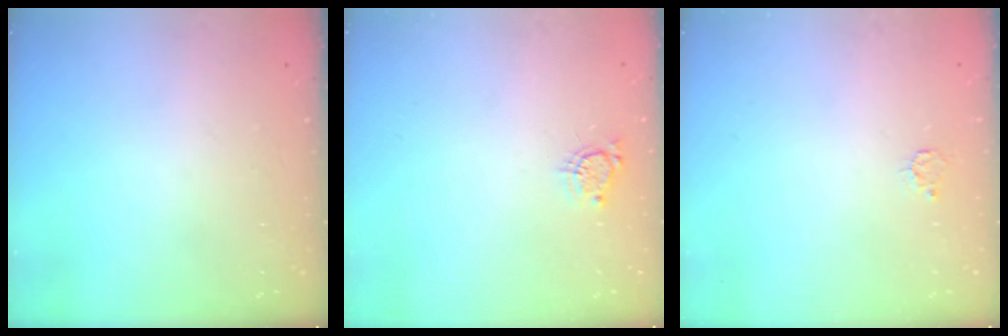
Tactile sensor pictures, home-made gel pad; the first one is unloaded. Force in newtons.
{"total": 4.0, "press": 4.0, "slide": 0.3}
{"total": 3.6, "press": 3.6, "slide": 0.3}